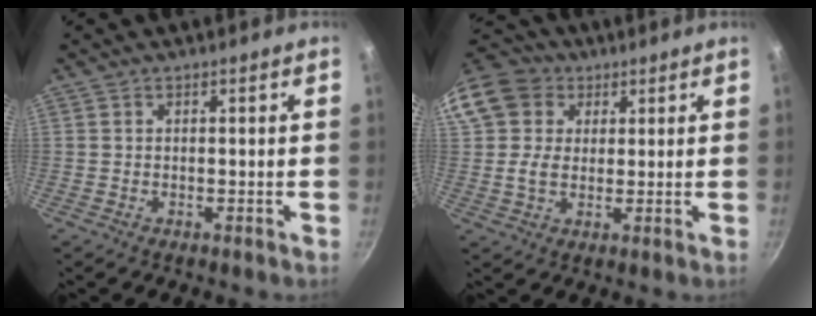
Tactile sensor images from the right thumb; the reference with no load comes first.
{"total": 13.2, "force": [4.6, 10.7, 6.2], "torque": [-0.124, 0.015, 0.073]}